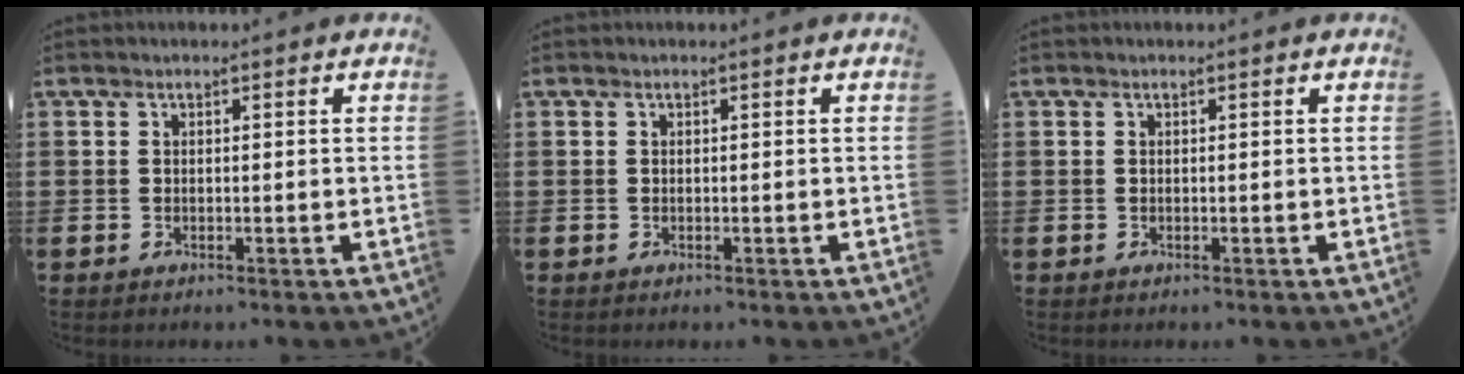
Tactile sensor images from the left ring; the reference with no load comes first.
{"total": 0.0}
{"total": 0.0}